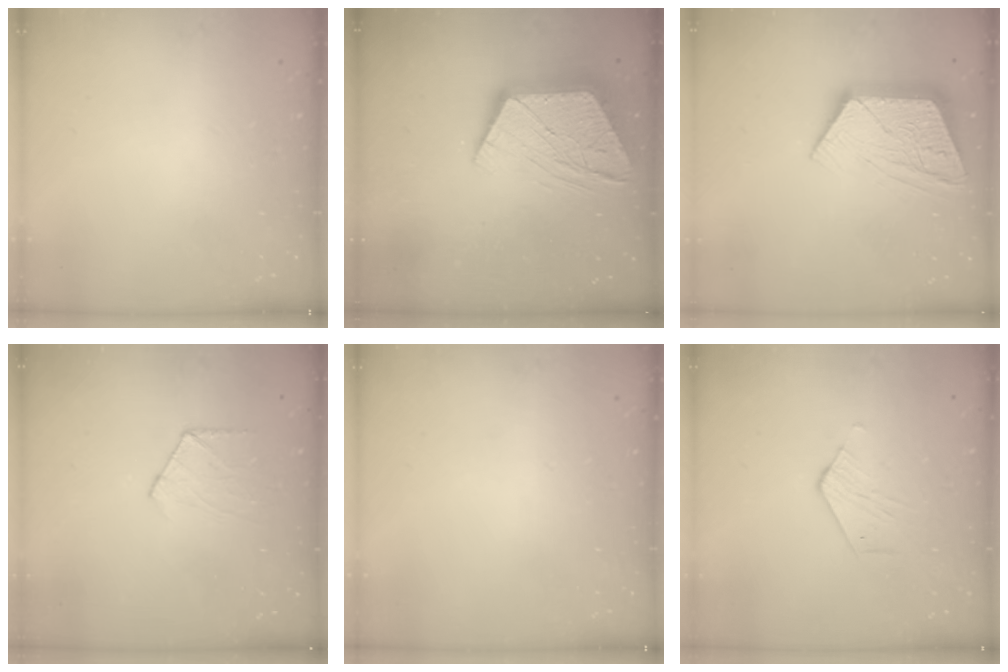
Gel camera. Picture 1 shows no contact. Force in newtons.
{"total": 15.1, "press": 15.1, "slide": 0.8}
{"total": 13.9, "press": 13.9, "slide": 1.0}
{"total": 5.2, "press": 5.2, "slide": 0.5}
{"total": 0.0}
{"total": 2.4, "press": 2.4, "slide": 0.2}